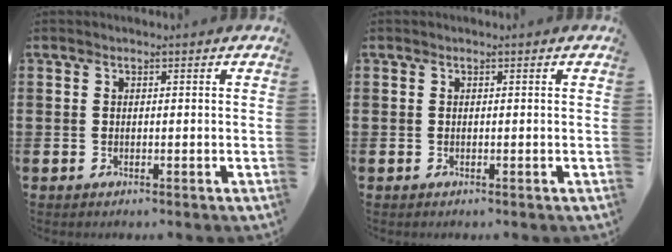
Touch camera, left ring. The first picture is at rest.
{"total": 0.0}